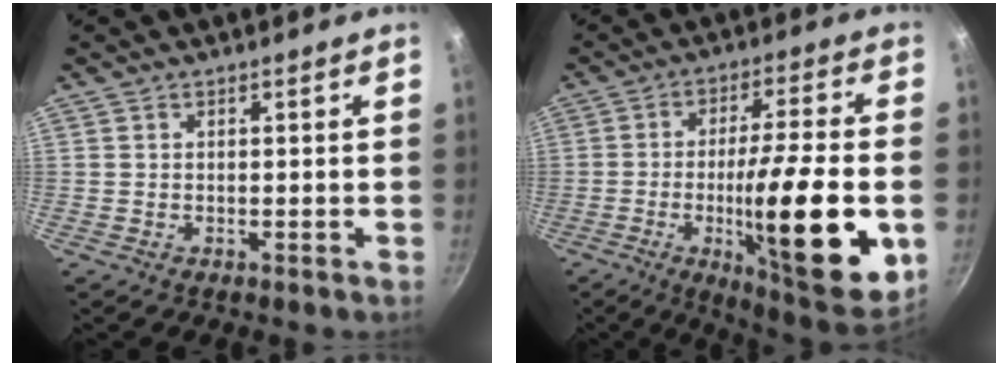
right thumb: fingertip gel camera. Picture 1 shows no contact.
{"total": 23.2, "force": [-5.1, 4.8, 22.1], "torque": [-0.323, 0.013, -0.075]}